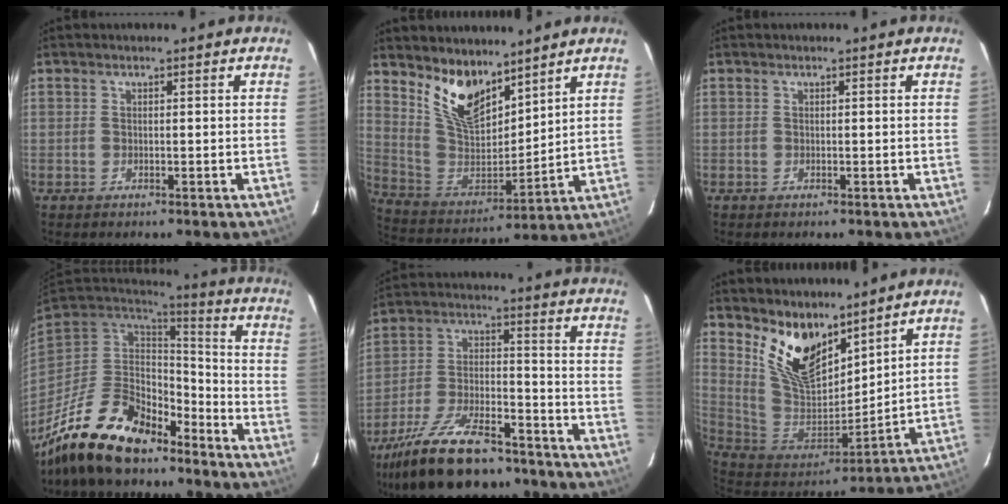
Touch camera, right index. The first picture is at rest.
{"total": 13.6, "force": [9.7, 6.3, 7.3], "torque": [-0.146, -0.006, 0.199]}
{"total": 0.0}
{"total": 19.6, "force": [-14.5, 8.3, 10.4], "torque": [-0.218, -0.023, -0.245]}
{"total": 21.5, "force": [-16.7, 7.7, 11.2], "torque": [-0.222, -0.015, -0.268]}
{"total": 15.5, "force": [10.5, 7.5, 8.6], "torque": [-0.173, -0.008, 0.215]}